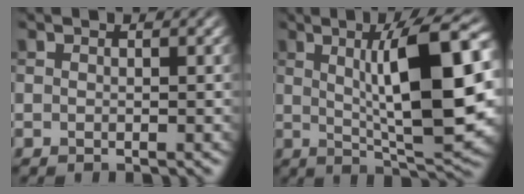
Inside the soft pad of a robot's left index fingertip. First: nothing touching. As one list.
[{"total": 12.5, "force": [1.8, 3.2, 12.0], "torque": [-0.164, 0.005, 0.030]}]